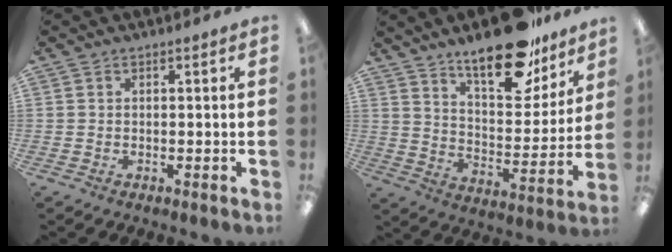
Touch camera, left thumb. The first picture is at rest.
{"total": 23.7, "force": [18.3, 7.4, 13.0], "torque": [-0.194, -0.130, 0.308]}